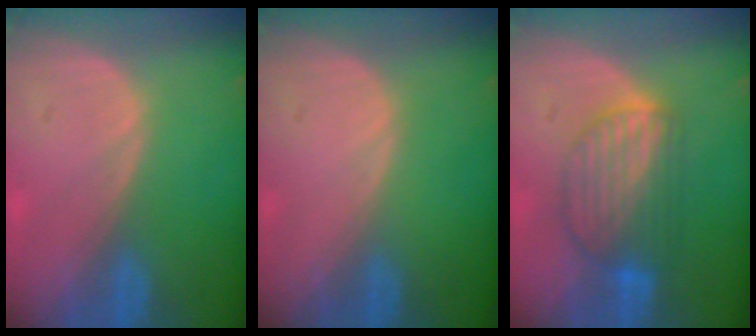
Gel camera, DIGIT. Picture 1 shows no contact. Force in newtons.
{"total": 0.0}
{"total": 7.4, "press": 7.2, "slide": 1.7}